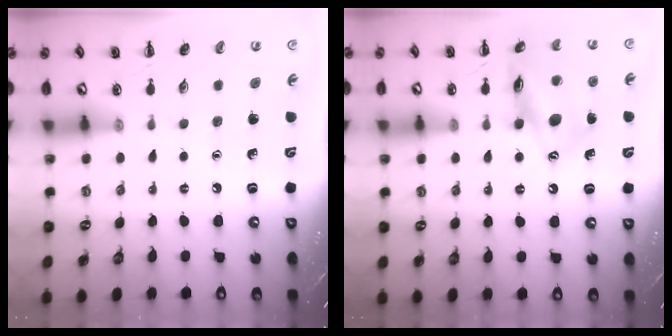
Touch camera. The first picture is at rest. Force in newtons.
{"total": 15.5, "press": 15.3, "slide": 2.3}